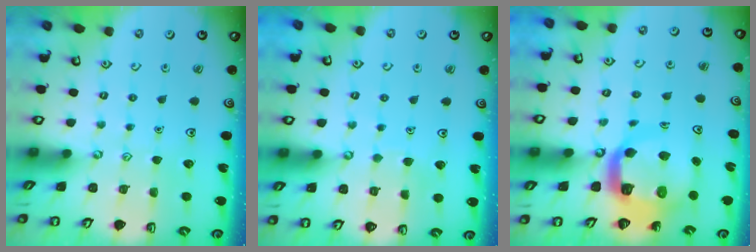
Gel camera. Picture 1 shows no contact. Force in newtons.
{"total": 2.3, "press": 2.3, "slide": 0.1}
{"total": 11.3, "press": 11.2, "slide": 1.5}